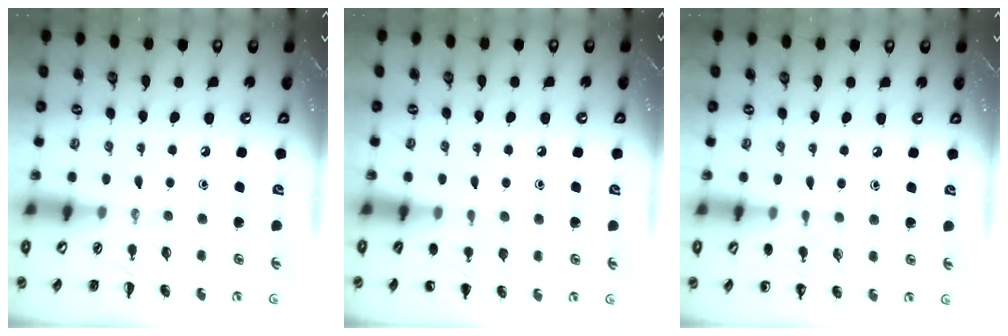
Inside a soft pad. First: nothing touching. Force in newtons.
{"total": 5.4, "press": 5.2, "slide": 1.6}
{"total": 4.4, "press": 4.2, "slide": 1.4}